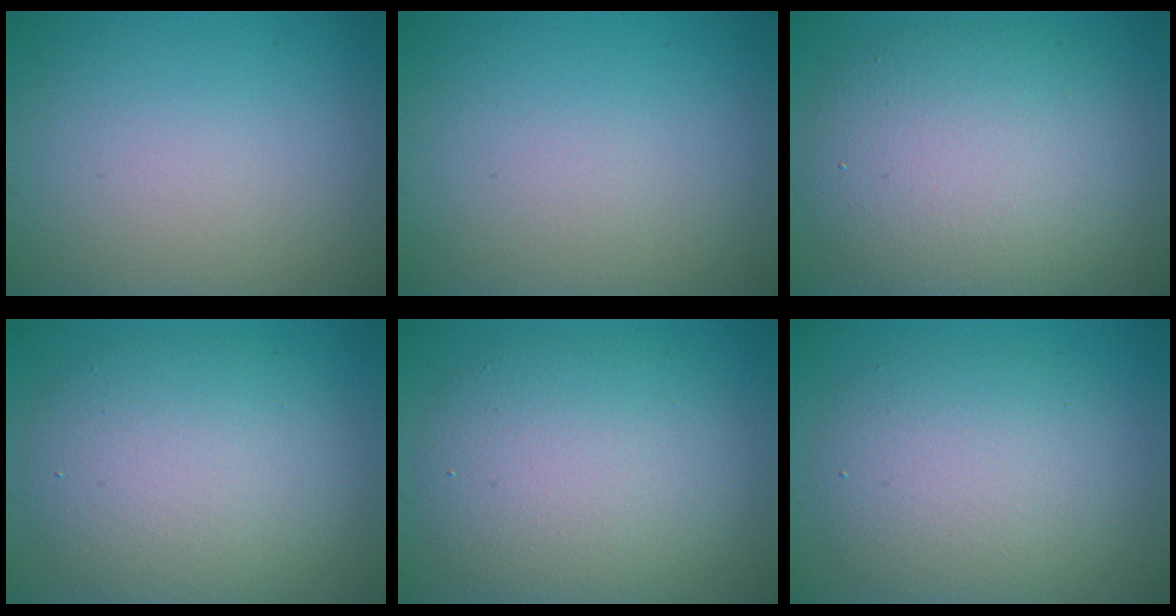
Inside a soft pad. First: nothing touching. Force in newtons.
{"total": 0.0}
{"total": 8.8, "press": 8.8, "slide": 0.3}
{"total": 7.4, "press": 7.4, "slide": 0.2}
{"total": 7.5, "press": 7.5, "slide": 0.7}
{"total": 6.0, "press": 6.0, "slide": 0.3}